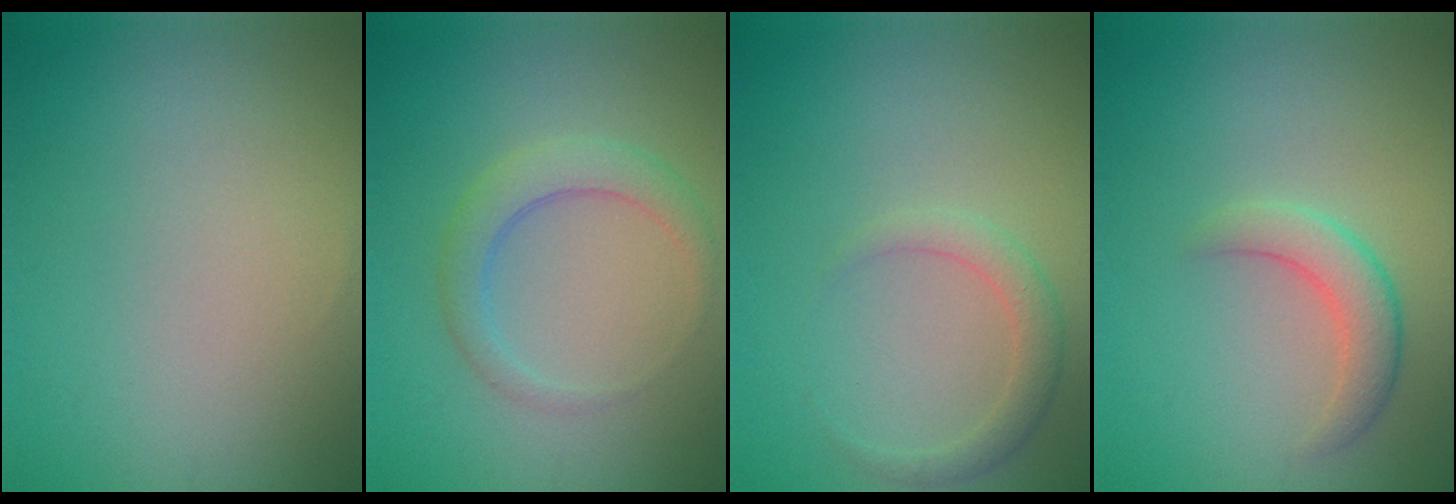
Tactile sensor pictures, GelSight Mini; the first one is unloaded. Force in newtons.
{"total": 2.8, "press": 2.8, "slide": 0.1}
{"total": 1.9, "press": 1.9, "slide": 0.1}
{"total": 2.7, "press": 2.7, "slide": 0.1}